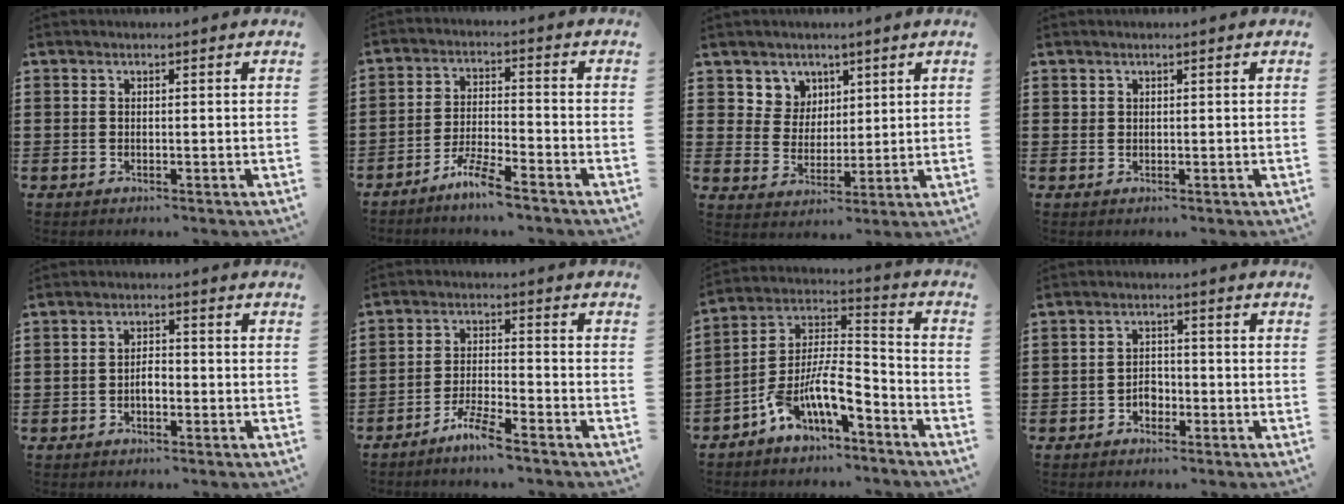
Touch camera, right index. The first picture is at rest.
{"total": 5.4, "force": [-4.7, 0.1, 2.7], "torque": [-0.068, -0.007, -0.093]}
{"total": 5.6, "force": [3.2, 4.6, 0.1], "torque": [-0.033, 0.003, 0.061]}
{"total": 0.6, "force": [0.4, 0.5, 0.1], "torque": [-0.002, 0.002, 0.008]}
{"total": 2.4, "force": [-0.9, 1.1, 2.0], "torque": [-0.039, 0.004, -0.017]}
{"total": 5.0, "force": [-4.3, 0.1, 2.4], "torque": [-0.057, -0.003, -0.085]}
{"total": 10.2, "force": [-6.6, 3.6, 6.9], "torque": [-0.151, -0.001, -0.131]}
{"total": 2.5, "force": [-1.4, 1.7, 1.2], "torque": [-0.026, 0.003, -0.030]}